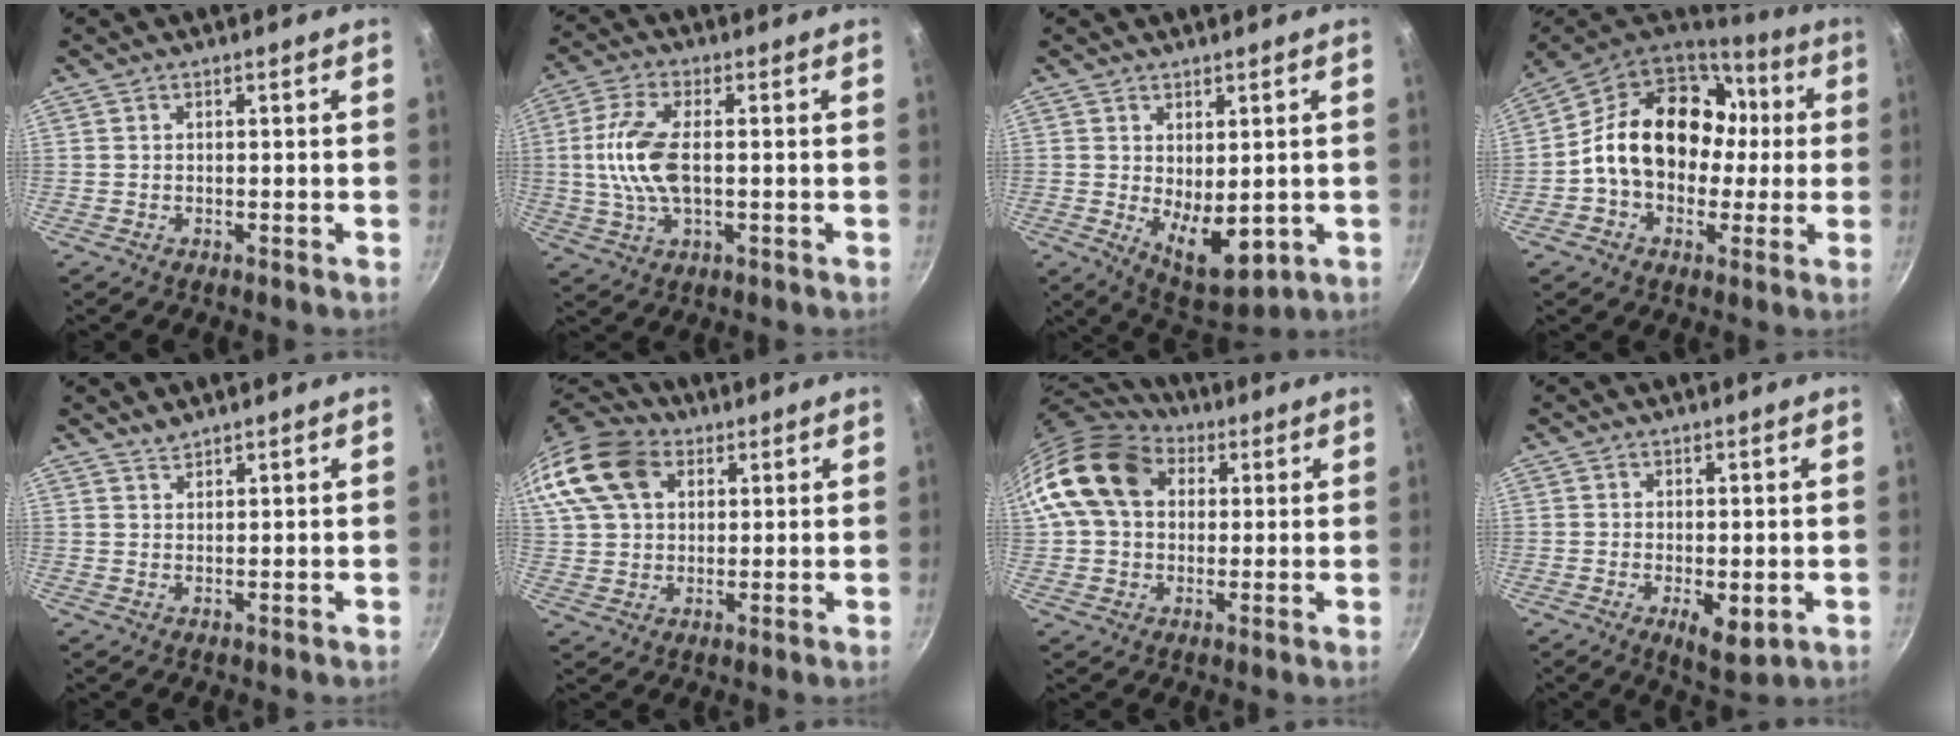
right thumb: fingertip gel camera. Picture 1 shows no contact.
{"total": 10.7, "force": [0.0, 4.9, 9.5], "torque": [-0.194, 0.011, -0.006]}
{"total": 9.1, "force": [-0.4, 4.9, 7.6], "torque": [-0.090, -0.024, 0.016]}
{"total": 21.2, "force": [1.2, 16.0, 13.8], "torque": [-0.202, 0.050, 0.016]}
{"total": 1.6, "force": [1.5, 0.3, 0.2], "torque": [-0.002, -0.006, 0.031]}
{"total": 19.9, "force": [7.8, 14.3, 11.4], "torque": [-0.253, 0.027, 0.135]}
{"total": 16.4, "force": [4.4, 12.2, 10.0], "torque": [-0.168, 0.021, 0.065]}
{"total": 5.5, "force": [-1.1, 2.5, 4.7], "torque": [-0.065, -0.012, -0.009]}